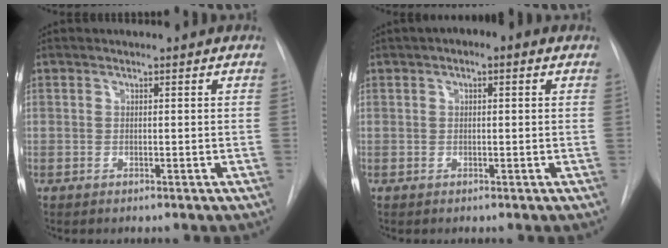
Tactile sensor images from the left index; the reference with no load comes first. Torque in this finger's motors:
{"motor_torque": [0.31, -0.52, -0.08, 0.03]}